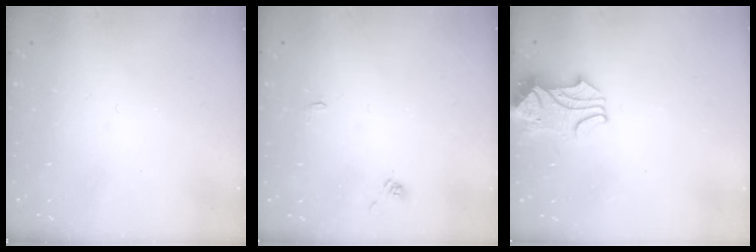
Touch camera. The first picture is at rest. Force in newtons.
{"total": 2.1, "press": 2.1, "slide": 0.3}
{"total": 2.2, "press": 2.1, "slide": 0.5}